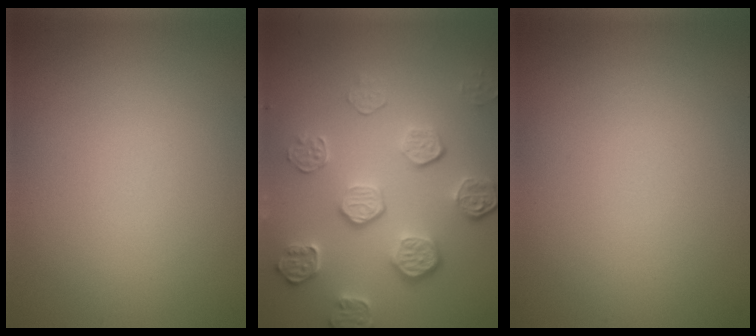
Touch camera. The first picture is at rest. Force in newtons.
{"total": 5.3, "press": 3.8, "slide": 3.7}
{"total": 0.0}